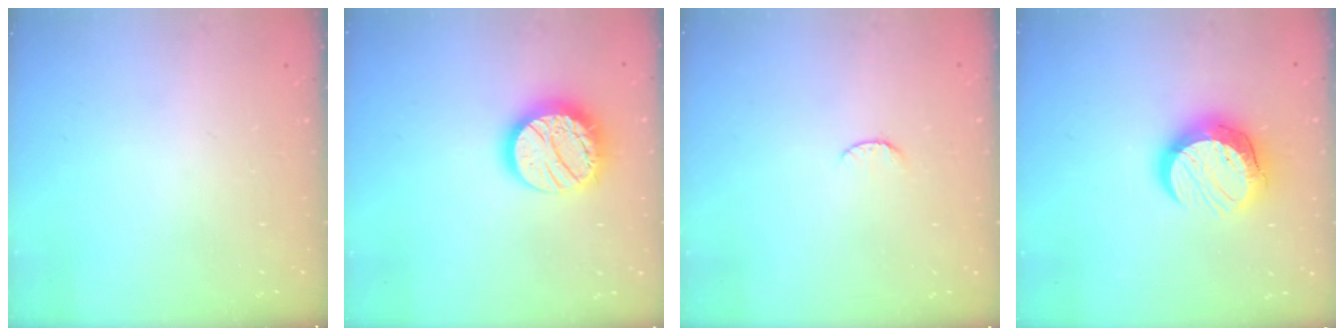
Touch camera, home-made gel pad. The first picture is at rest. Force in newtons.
{"total": 17.0, "press": 16.9, "slide": 1.3}
{"total": 4.3, "press": 4.3, "slide": 0.4}
{"total": 13.2, "press": 13.2, "slide": 1.0}